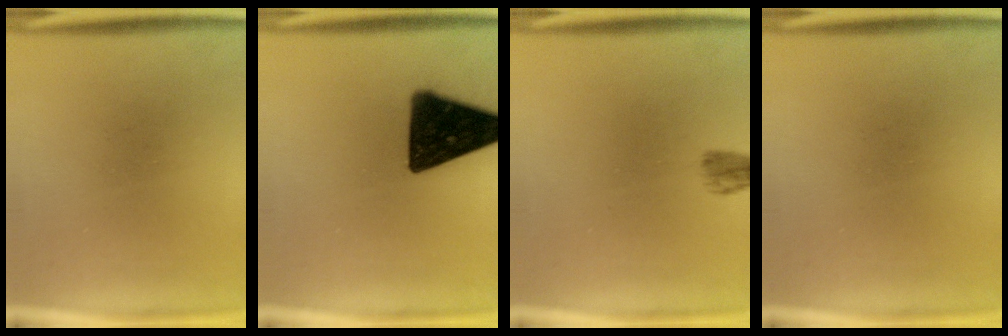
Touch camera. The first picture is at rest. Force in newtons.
{"total": 17.4}
{"total": 2.1}
{"total": 0.0}